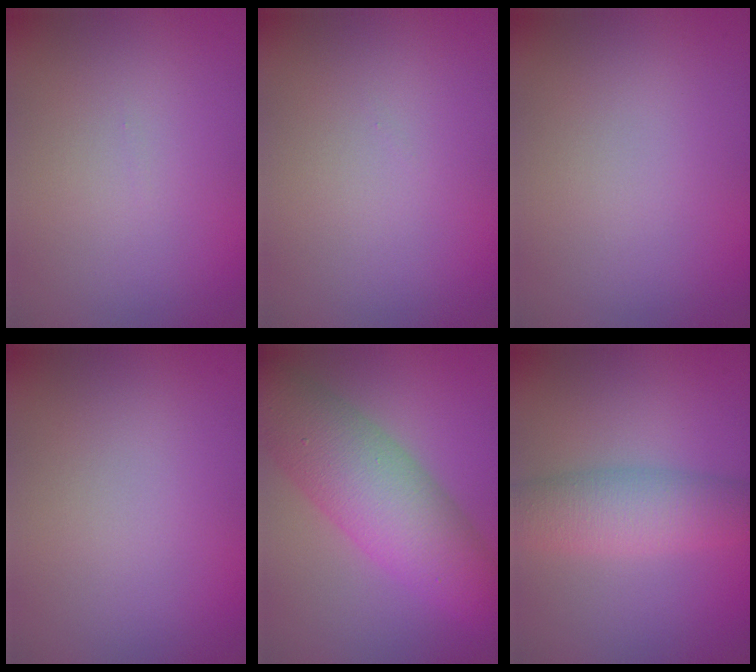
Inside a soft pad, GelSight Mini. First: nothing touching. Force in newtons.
{"total": 0.0}
{"total": 0.0}
{"total": 0.0}
{"total": 8.1, "press": 8.1, "slide": 0.1}
{"total": 4.3, "press": 4.3, "slide": 0.1}